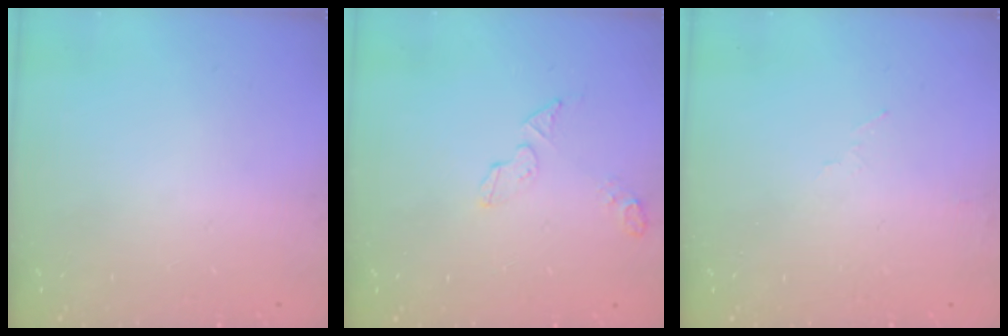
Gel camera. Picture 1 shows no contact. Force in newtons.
{"total": 11.5, "press": 5.4, "slide": 10.1}
{"total": 4.1, "press": 3.2, "slide": 2.6}